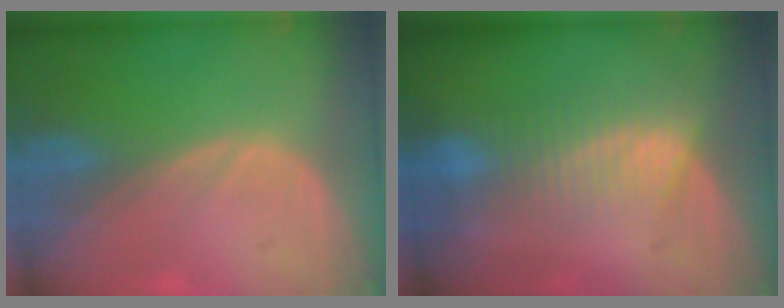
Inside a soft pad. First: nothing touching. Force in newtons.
{"total": 7.1, "press": 6.2, "slide": 3.5}